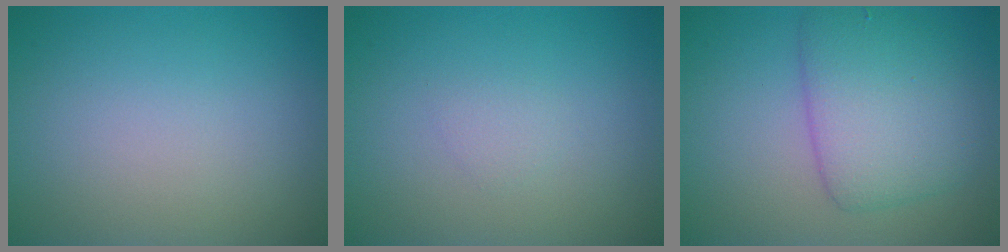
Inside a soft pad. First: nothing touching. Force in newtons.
{"total": 0.8, "press": 0.8, "slide": 0.1}
{"total": 5.5, "press": 5.5, "slide": 0.2}